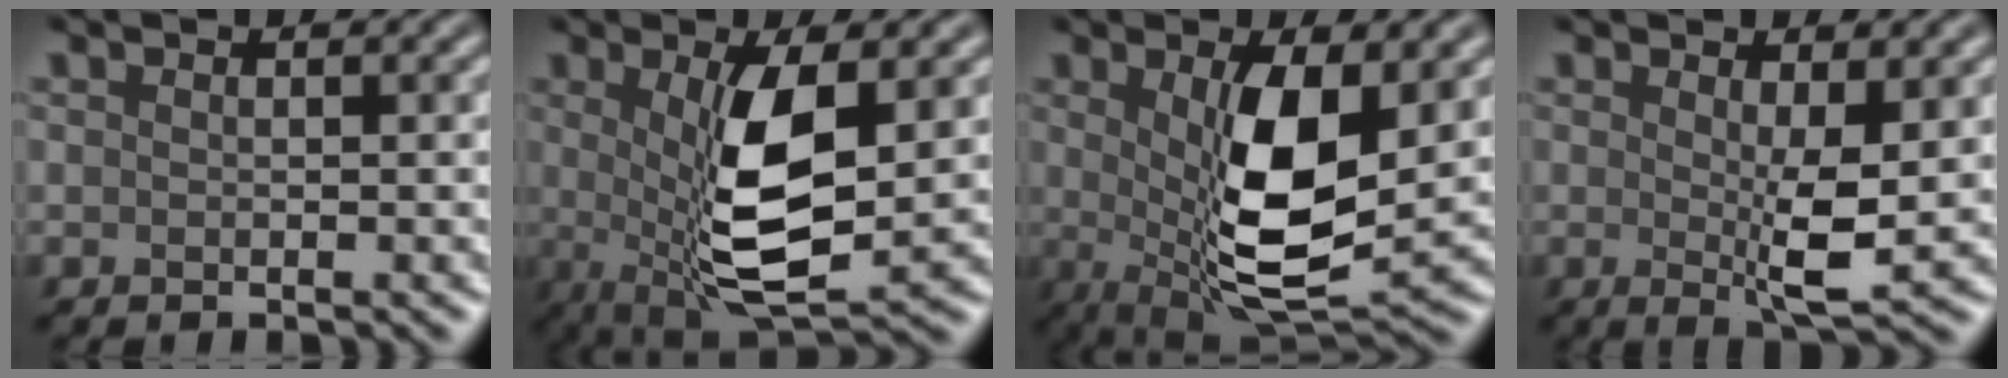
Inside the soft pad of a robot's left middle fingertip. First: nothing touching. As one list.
[{"total": 7.9, "force": [0.4, 2.4, 7.5], "torque": [-0.138, -0.015, 0.011]}, {"total": 8.9, "force": [0.6, 2.9, 8.3], "torque": [-0.150, -0.018, 0.015]}, {"total": 3.7, "force": [0.3, 0.5, 3.6], "torque": [-0.068, -0.015, 0.008]}]